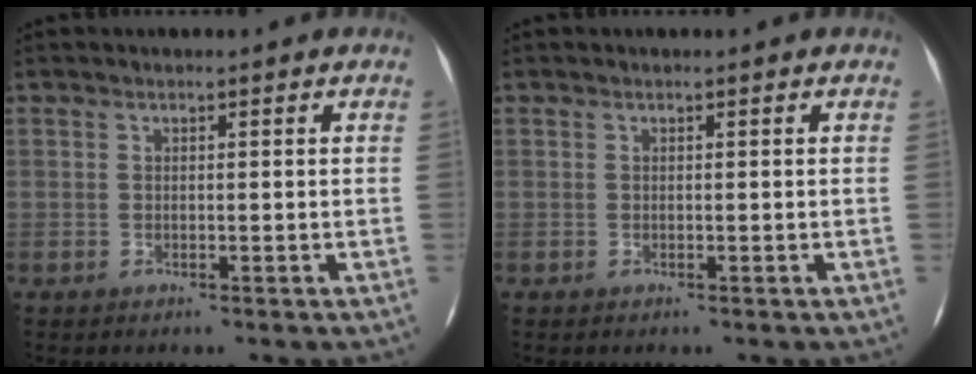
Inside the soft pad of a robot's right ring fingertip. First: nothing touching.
{"total": 0.0}